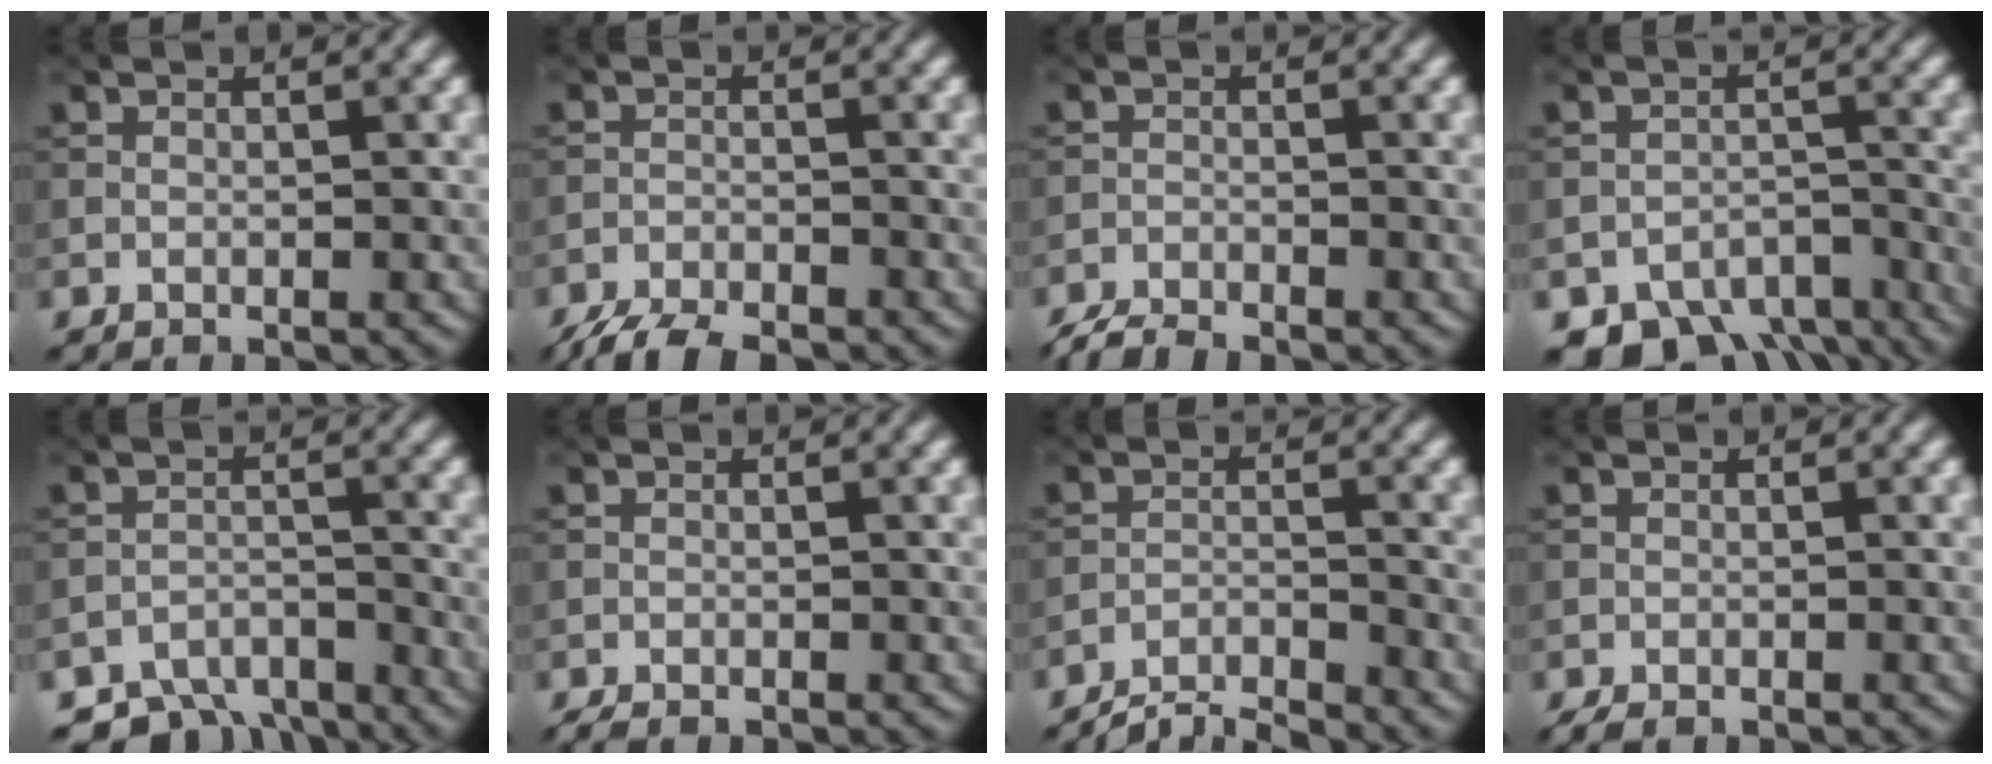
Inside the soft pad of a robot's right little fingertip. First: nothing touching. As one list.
[{"total": 5.1, "force": [-4.6, 1.0, 2.1], "torque": [-0.038, -0.017, -0.090]}, {"total": 2.9, "force": [-2.8, 0.3, 0.7], "torque": [-0.019, -0.007, -0.062]}, {"total": 9.1, "force": [-7.6, 4.0, 3.0], "torque": [-0.031, -0.019, -0.104]}, {"total": 6.1, "force": [-5.4, 2.3, 1.6], "torque": [-0.020, -0.012, -0.091]}, {"total": 1.0, "force": [-0.9, 0.1, 0.3], "torque": [-0.004, -0.003, -0.019]}, {"total": 5.0, "force": [-4.8, 0.6, 1.4], "torque": [-0.022, -0.005, -0.093]}, {"total": 1.3, "force": [-1.2, 0.3, 0.5], "torque": [-0.009, -0.003, -0.022]}]